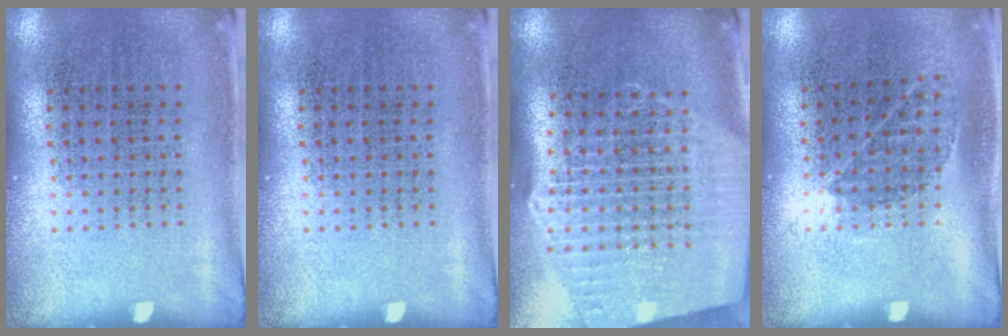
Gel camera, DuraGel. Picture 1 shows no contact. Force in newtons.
{"total": 0.0}
{"total": 2.7, "press": 2.3, "slide": 1.4}
{"total": 0.8, "press": 0.6, "slide": 0.5}